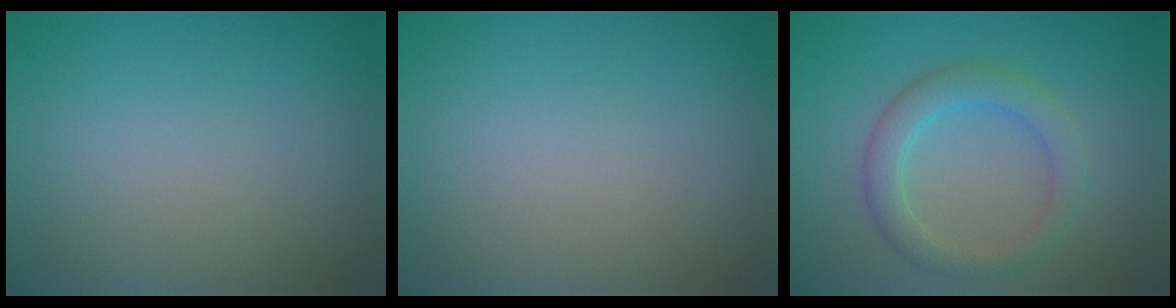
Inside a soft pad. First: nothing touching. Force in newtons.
{"total": 0.0}
{"total": 3.2, "press": 3.2, "slide": 0.0}